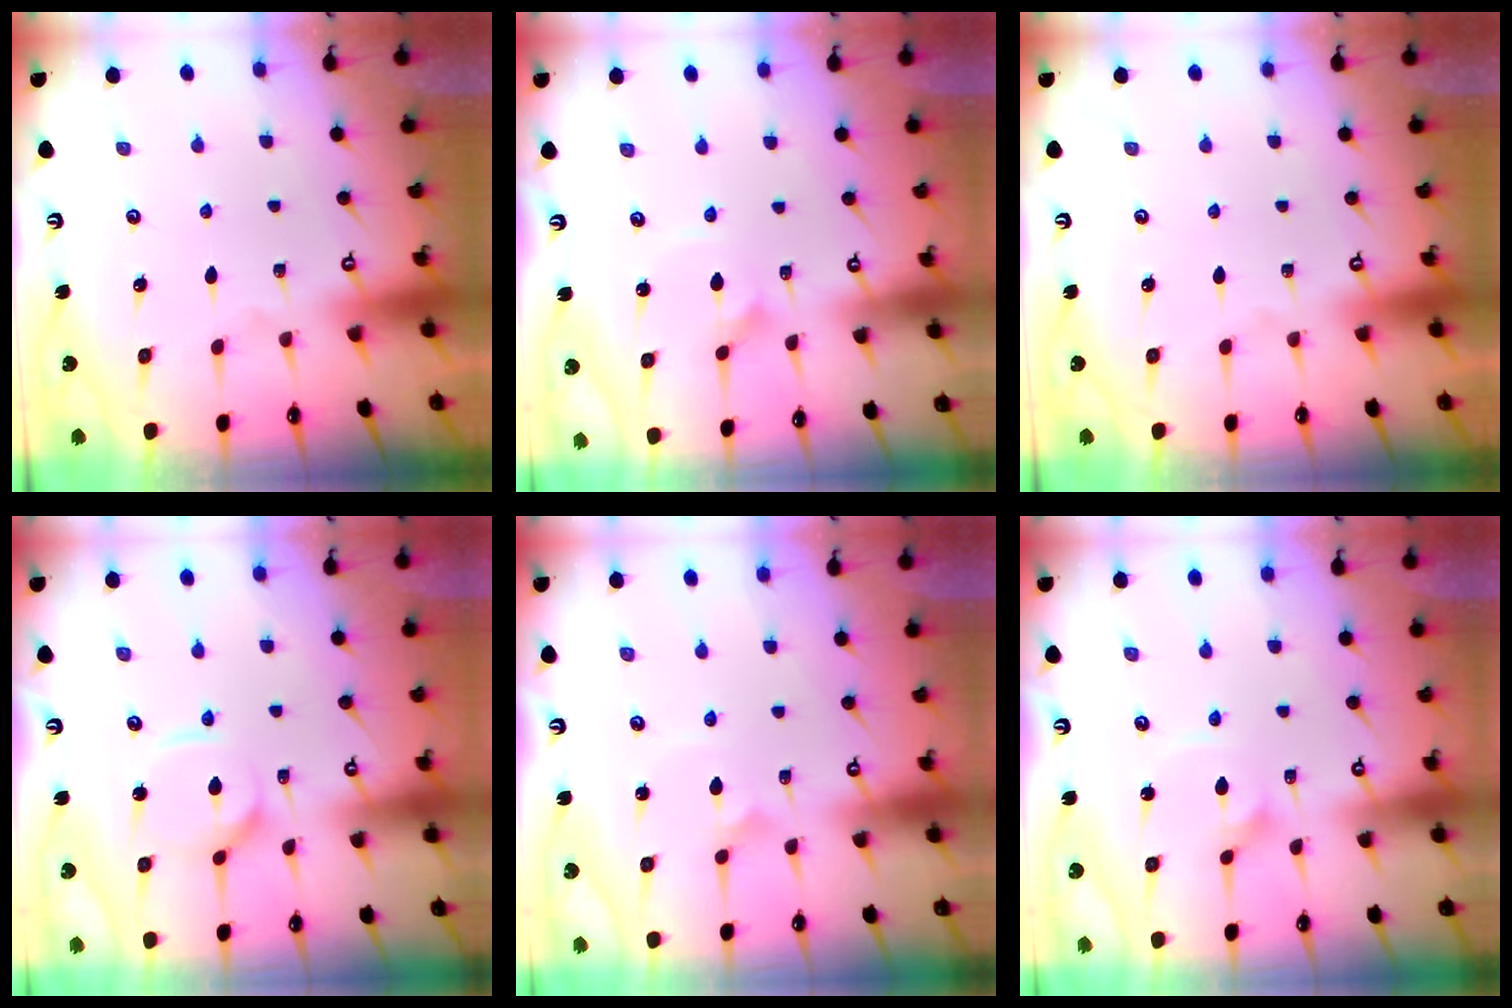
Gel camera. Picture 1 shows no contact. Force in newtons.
{"total": 1.8, "press": 1.8, "slide": 0.0}
{"total": 0.0}
{"total": 8.1, "press": 8.1, "slide": 0.6}
{"total": 2.2, "press": 2.2, "slide": 0.1}
{"total": 1.7, "press": 1.7, "slide": 0.2}